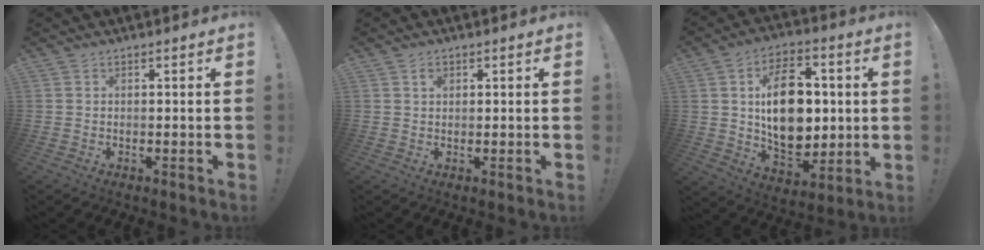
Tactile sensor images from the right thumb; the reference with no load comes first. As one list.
[{"total": 1.1, "force": [0.5, 0.9, 0.5], "torque": [0.003, -0.003, 0.007]}, {"total": 20.0, "force": [2.0, 13.6, 14.6], "torque": [-0.233, -0.004, 0.040]}]